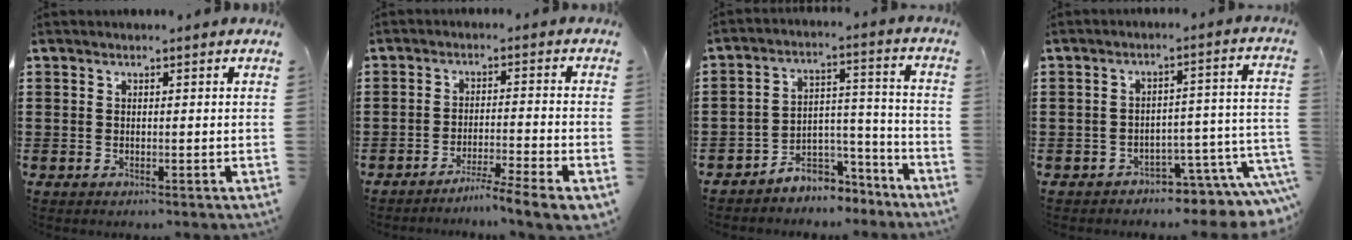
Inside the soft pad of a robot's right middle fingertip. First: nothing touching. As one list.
[{"total": 4.6, "force": [-4.1, -0.9, 2.0], "torque": [-0.034, -0.018, -0.077]}, {"total": 4.8, "force": [-4.4, 1.9, 0.5], "torque": [-0.014, 0.010, -0.089]}, {"total": 4.3, "force": [-4.1, 0.4, 1.2], "torque": [-0.026, -0.009, -0.082]}]